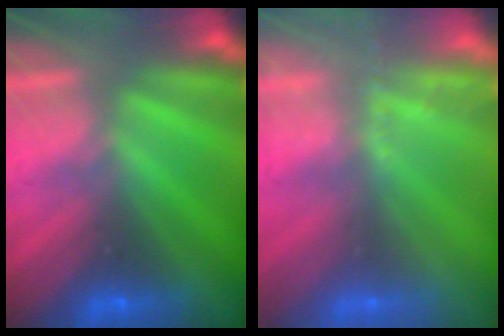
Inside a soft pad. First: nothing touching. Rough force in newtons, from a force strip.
{"total": 2.4}